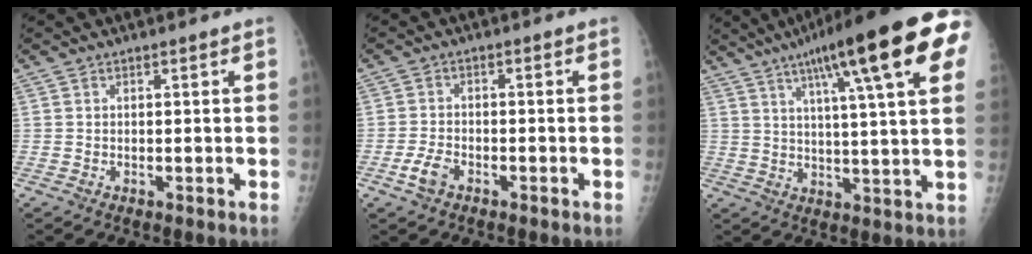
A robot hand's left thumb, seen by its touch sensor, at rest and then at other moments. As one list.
[{"total": 3.4, "force": [-2.1, 1.7, 2.1], "torque": [-0.044, 0.010, -0.039]}, {"total": 23.5, "force": [11.2, 3.6, 20.3], "torque": [-0.296, -0.001, 0.151]}]